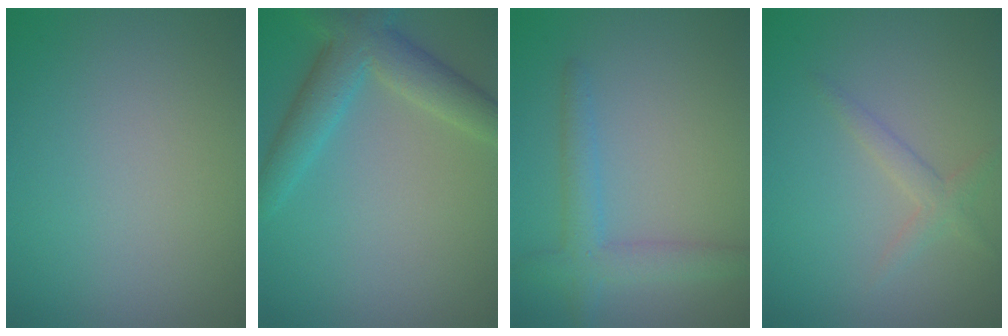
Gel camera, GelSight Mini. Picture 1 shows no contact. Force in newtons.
{"total": 5.3, "press": 5.3, "slide": 0.4}
{"total": 3.2, "press": 3.1, "slide": 0.2}
{"total": 1.6, "press": 1.6, "slide": 0.1}